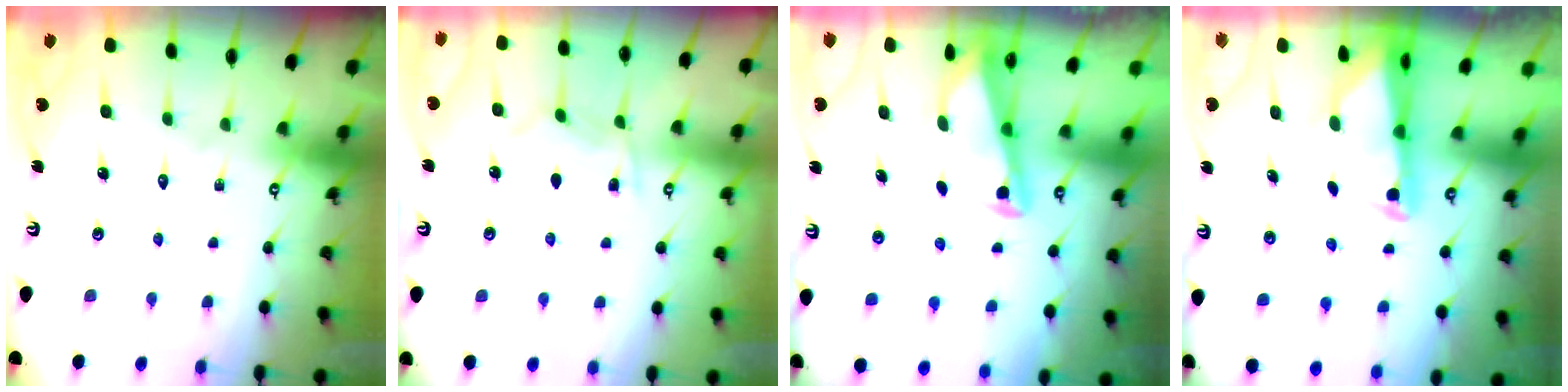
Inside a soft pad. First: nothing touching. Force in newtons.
{"total": 6.4, "press": 6.3, "slide": 0.8}
{"total": 2.7, "press": 2.7, "slide": 0.3}
{"total": 2.6, "press": 2.6, "slide": 0.5}